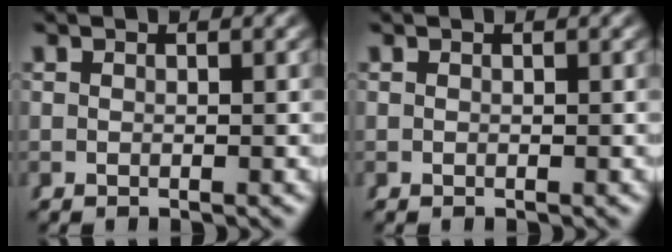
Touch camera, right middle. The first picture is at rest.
{"total": 0.0}